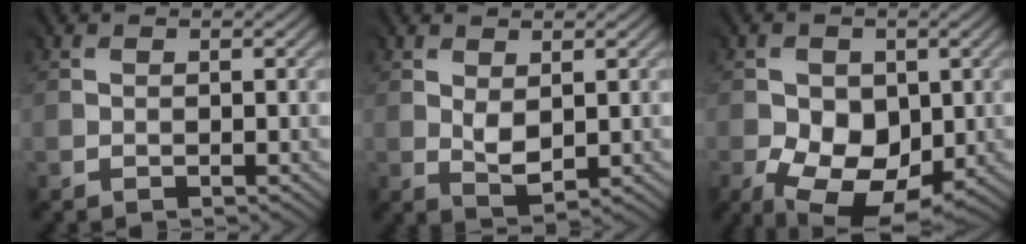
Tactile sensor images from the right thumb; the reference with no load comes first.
{"total": 3.0, "force": [0.5, 1.8, 2.4], "torque": [-0.053, -0.005, 0.017]}
{"total": 11.2, "force": [-2.8, 7.8, 7.6], "torque": [-0.131, -0.018, -0.039]}